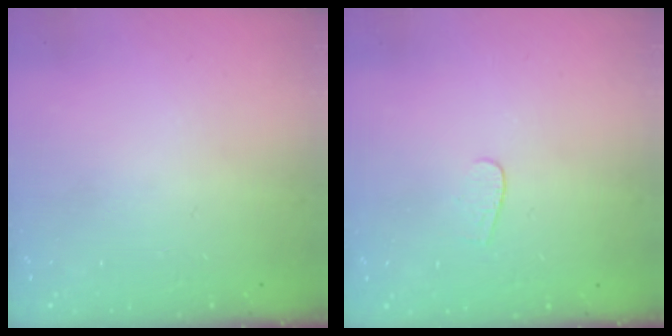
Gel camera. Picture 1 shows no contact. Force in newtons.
{"total": 3.5, "press": 3.5, "slide": 0.3}